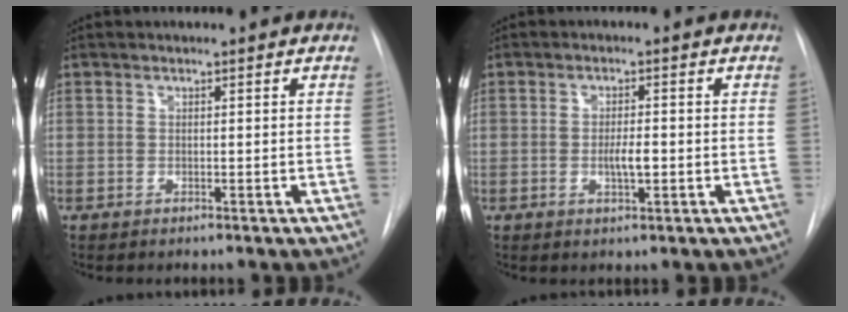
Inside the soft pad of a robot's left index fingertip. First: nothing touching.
{"total": 3.2, "force": [-1.6, 0.6, 2.7], "torque": [-0.049, -0.006, -0.022]}